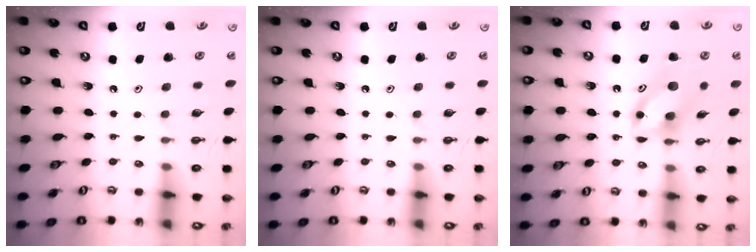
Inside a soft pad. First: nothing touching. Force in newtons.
{"total": 0.0}
{"total": 11.2, "press": 11.1, "slide": 1.6}